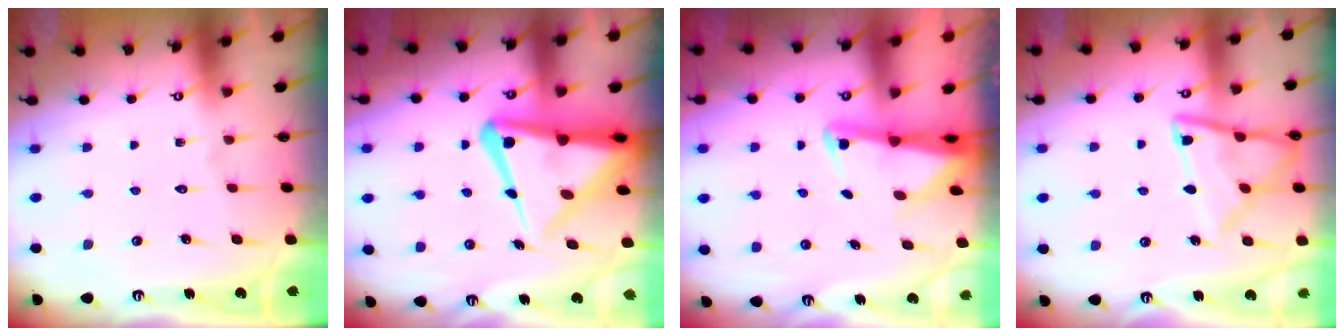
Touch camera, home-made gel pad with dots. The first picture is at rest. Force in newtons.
{"total": 14.6, "press": 14.5, "slide": 1.7}
{"total": 2.8, "press": 2.7, "slide": 0.4}
{"total": 13.6, "press": 13.6, "slide": 1.2}